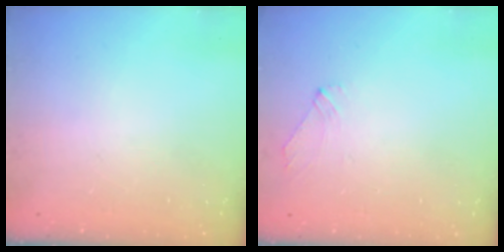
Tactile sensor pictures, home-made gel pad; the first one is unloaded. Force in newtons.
{"total": 2.7, "press": 2.6, "slide": 0.5}